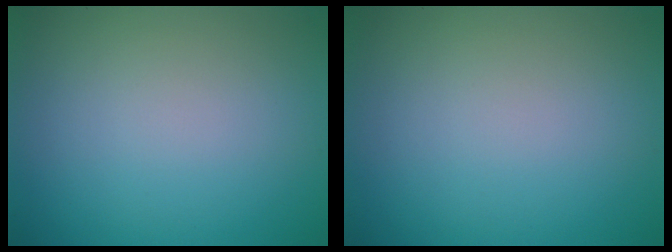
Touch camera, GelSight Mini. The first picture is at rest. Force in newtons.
{"total": 0.0}